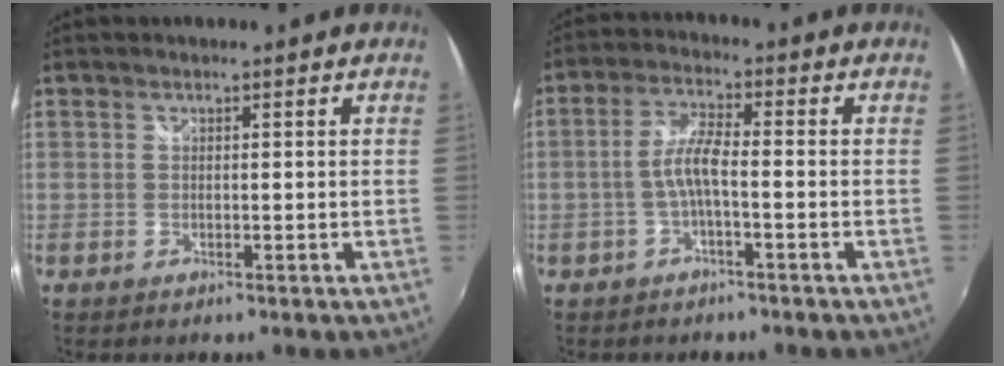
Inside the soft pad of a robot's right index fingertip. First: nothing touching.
{"total": 4.6, "force": [-1.7, 0.6, 4.3], "torque": [-0.093, 0.009, -0.031]}